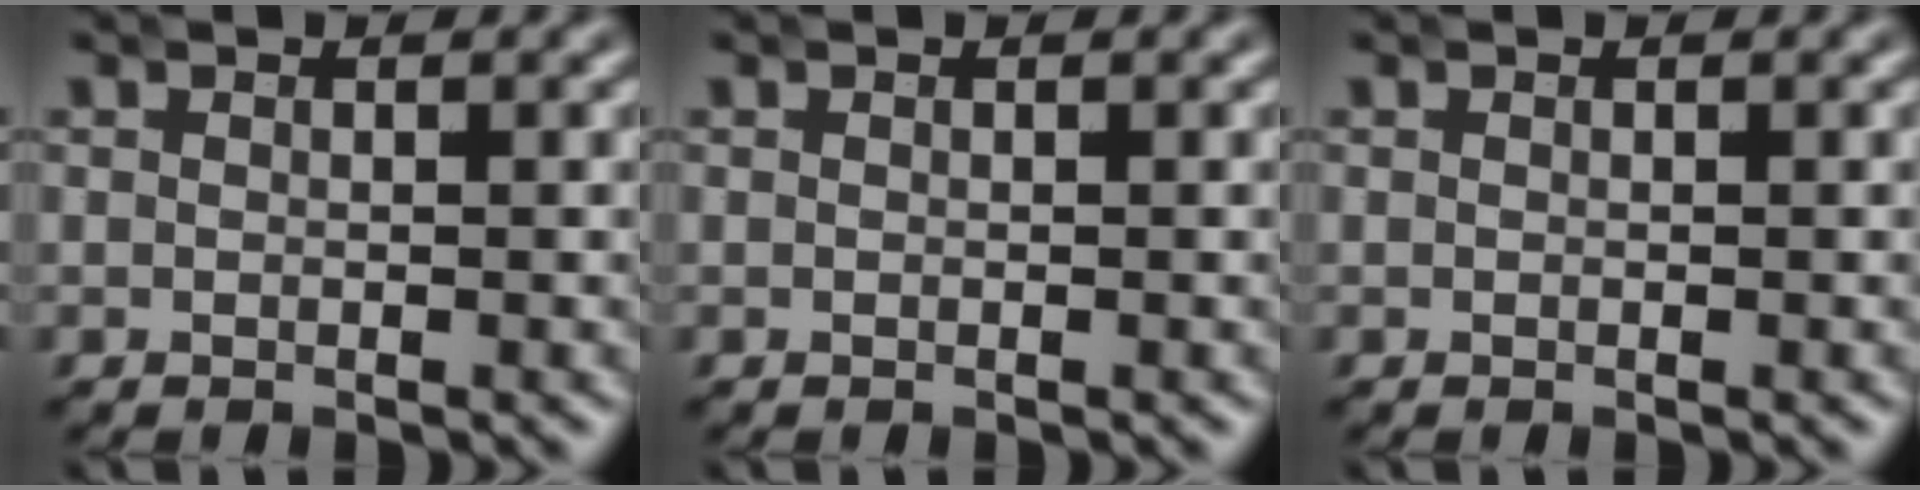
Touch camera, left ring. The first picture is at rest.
{"total": 0.0}
{"total": 0.0}